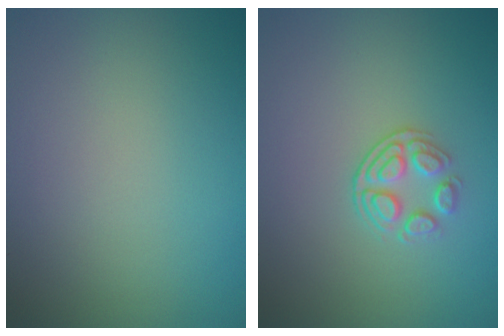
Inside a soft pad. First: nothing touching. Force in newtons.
{"total": 2.4, "press": 1.8, "slide": 1.6}